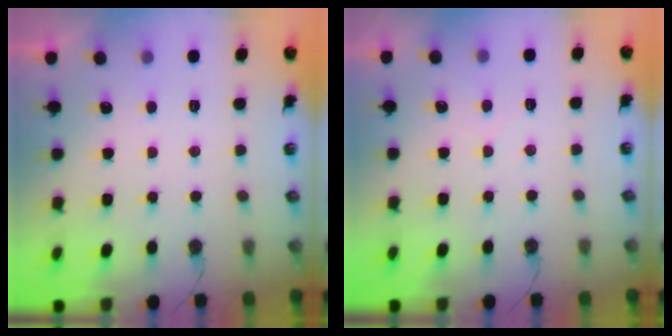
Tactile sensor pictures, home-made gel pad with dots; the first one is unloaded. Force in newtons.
{"total": 3.6, "press": 3.5, "slide": 0.6}